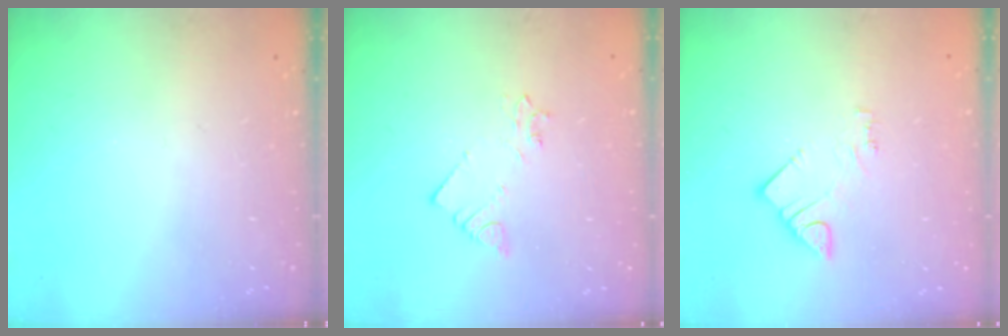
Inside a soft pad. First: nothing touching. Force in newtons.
{"total": 2.7, "press": 2.7, "slide": 0.3}
{"total": 3.7, "press": 3.7, "slide": 0.3}